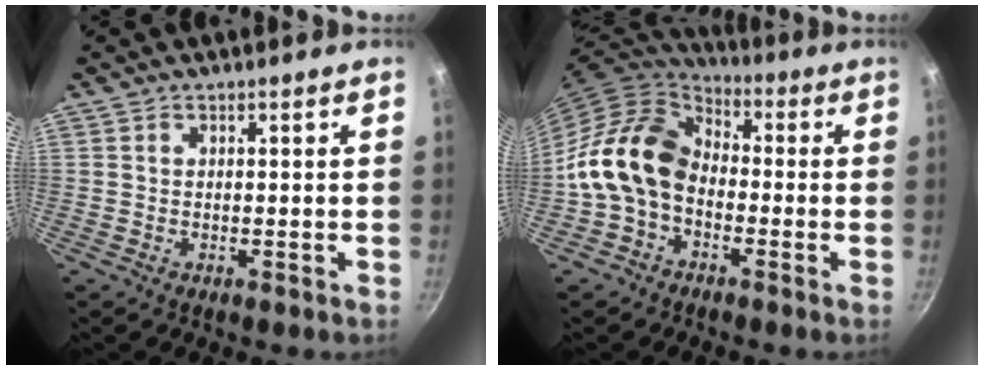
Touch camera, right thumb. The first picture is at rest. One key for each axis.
{"total": 14.2, "fx": -2.7, "fy": 10.5, "fz": 9.2, "tx": -0.137, "ty": 0.042, "tz": -0.074}